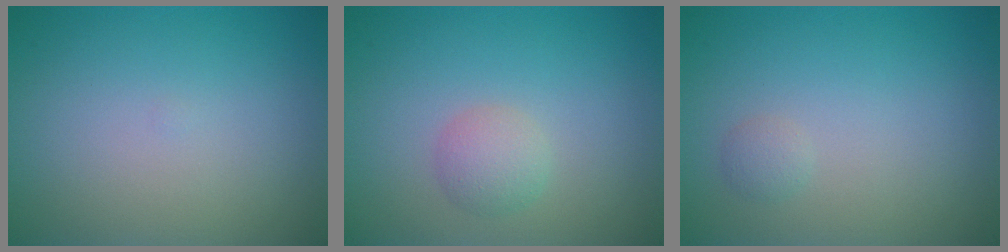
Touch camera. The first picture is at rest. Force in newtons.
{"total": 1.9, "press": 1.9, "slide": 0.1}
{"total": 0.7, "press": 0.7, "slide": 0.1}